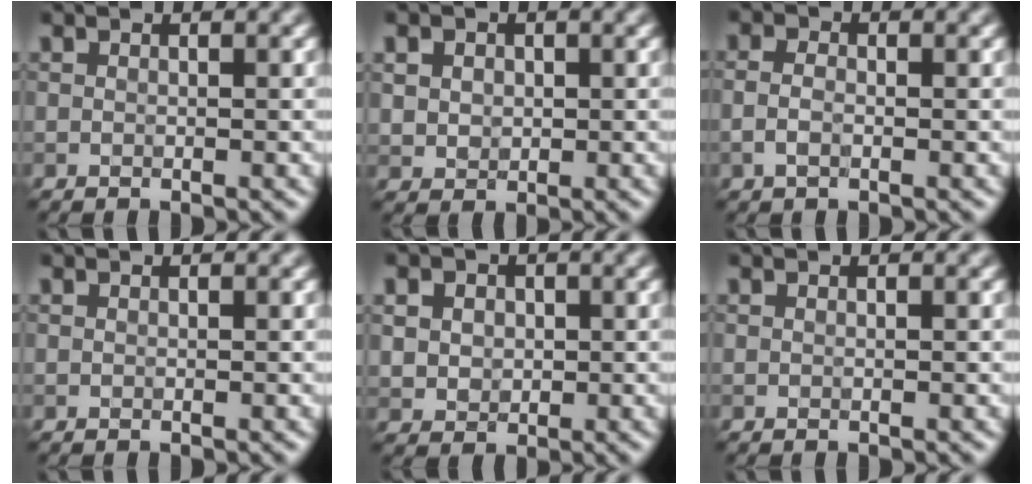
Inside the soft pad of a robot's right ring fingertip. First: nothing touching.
{"total": 3.4, "force": [1.3, 2.8, 1.5], "torque": [-0.037, 0.007, 0.024]}
{"total": 1.6, "force": [-0.4, 0.9, 1.2], "torque": [-0.026, 0.001, -0.014]}
{"total": 0.0}
{"total": 4.5, "force": [1.6, 3.7, 2.1], "torque": [-0.046, 0.017, 0.019]}
{"total": 0.0}